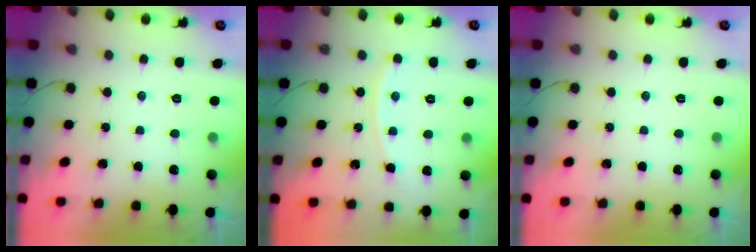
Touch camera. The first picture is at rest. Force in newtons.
{"total": 4.3, "press": 4.3, "slide": 0.2}
{"total": 0.0}